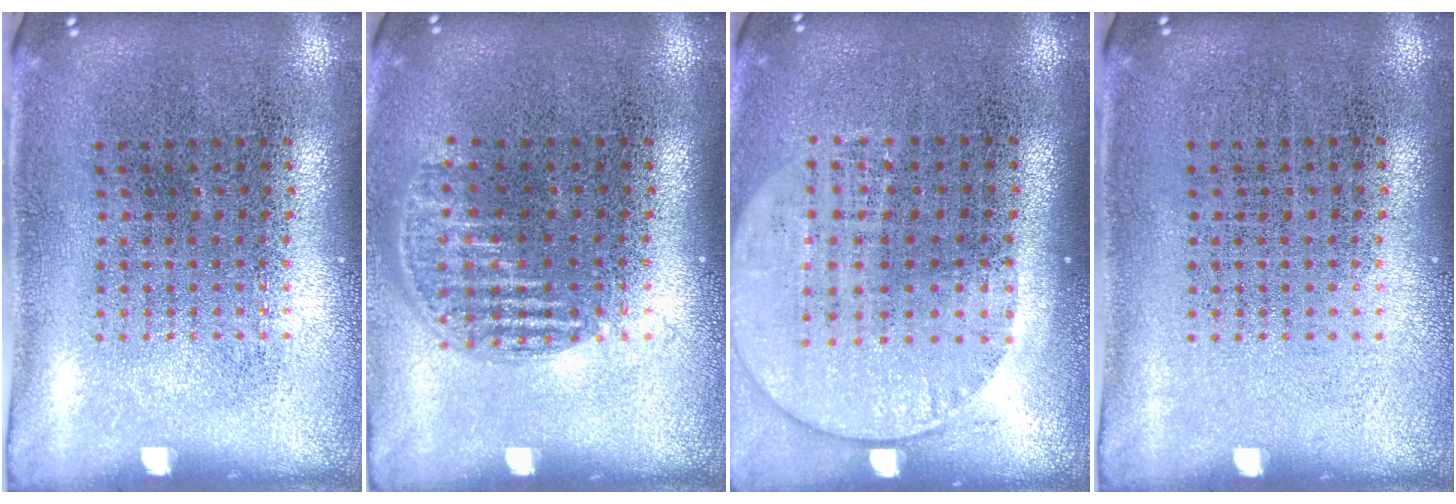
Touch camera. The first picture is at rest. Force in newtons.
{"total": 1.1, "press": 1.0, "slide": 0.5}
{"total": 1.5, "press": 1.3, "slide": 0.7}
{"total": 0.0}